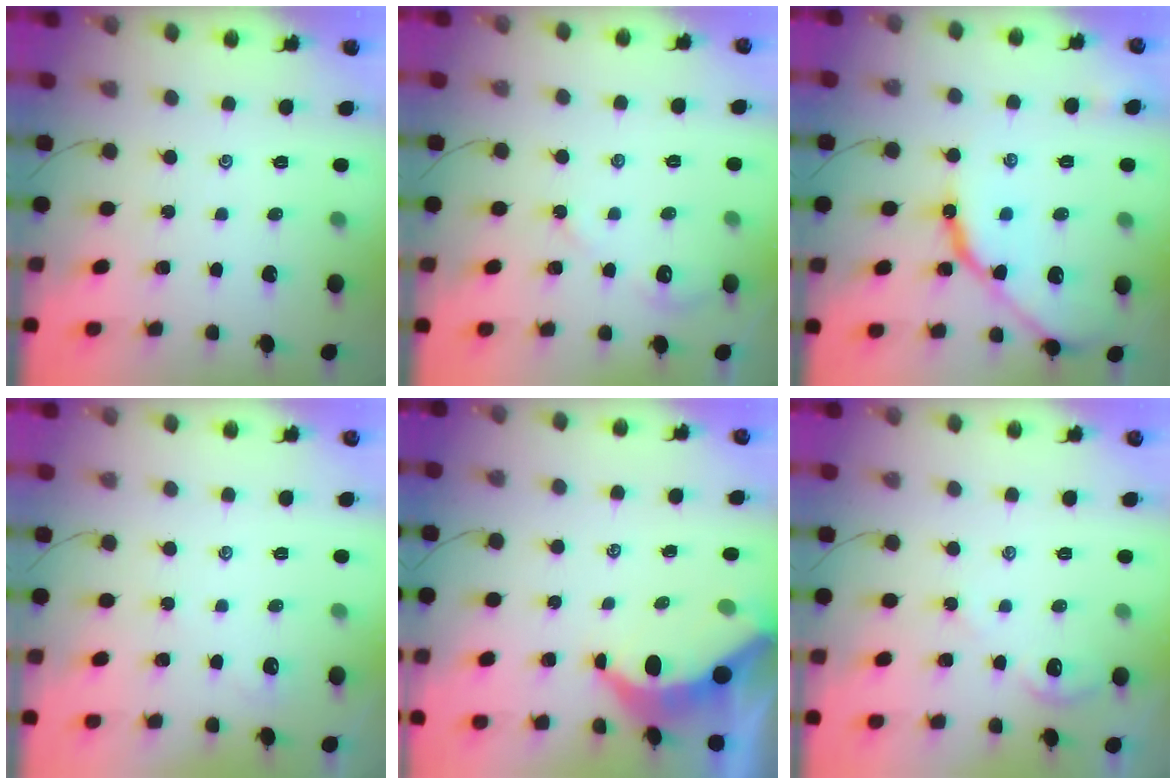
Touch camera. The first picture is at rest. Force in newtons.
{"total": 3.5, "press": 3.5, "slide": 0.3}
{"total": 12.0, "press": 12.0, "slide": 1.1}
{"total": 1.7, "press": 1.7, "slide": 0.3}
{"total": 5.4, "press": 5.4, "slide": 0.6}
{"total": 2.4, "press": 2.4, "slide": 0.4}